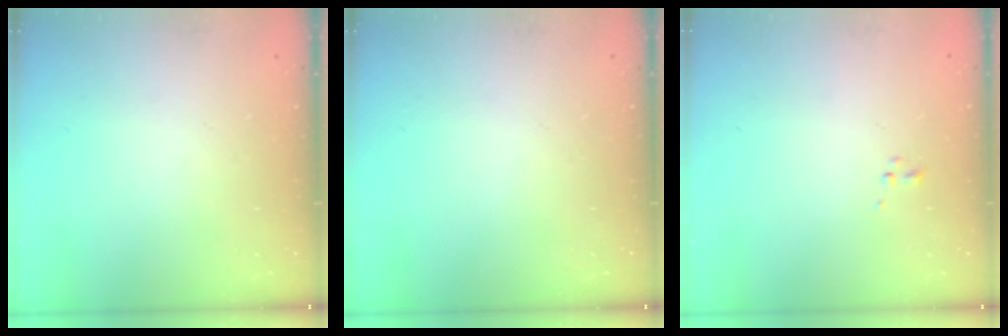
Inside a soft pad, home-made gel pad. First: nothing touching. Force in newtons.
{"total": 0.0}
{"total": 0.6, "press": 0.6, "slide": 0.1}